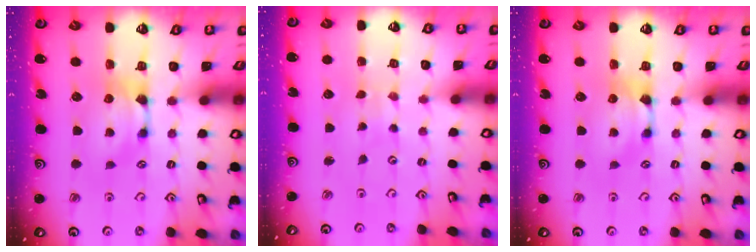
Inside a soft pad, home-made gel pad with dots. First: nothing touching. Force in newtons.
{"total": 5.9, "press": 5.9, "slide": 0.3}
{"total": 0.0}